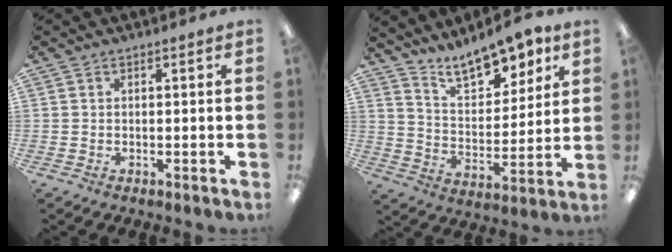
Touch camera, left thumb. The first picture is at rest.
{"total": 11.9, "force": [10.3, 4.3, 4.0], "torque": [-0.064, -0.074, 0.191]}